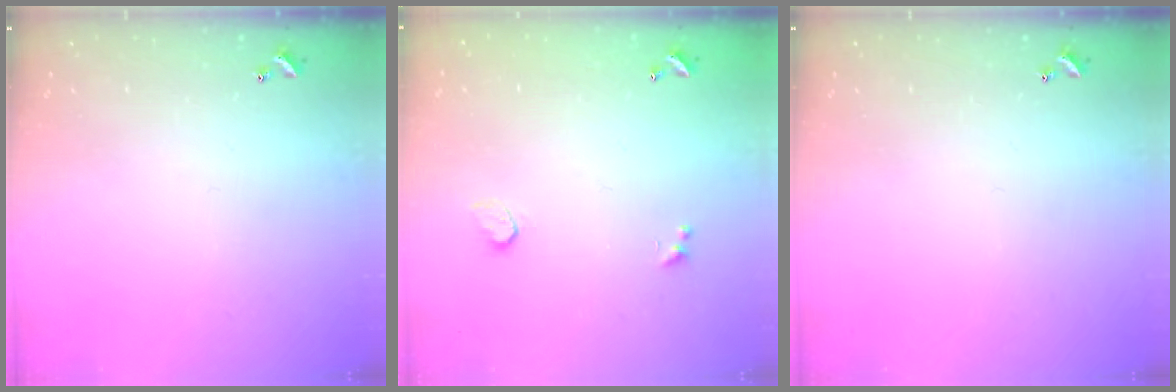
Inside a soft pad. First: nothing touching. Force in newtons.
{"total": 1.1, "press": 0.7, "slide": 0.8}
{"total": 0.0}